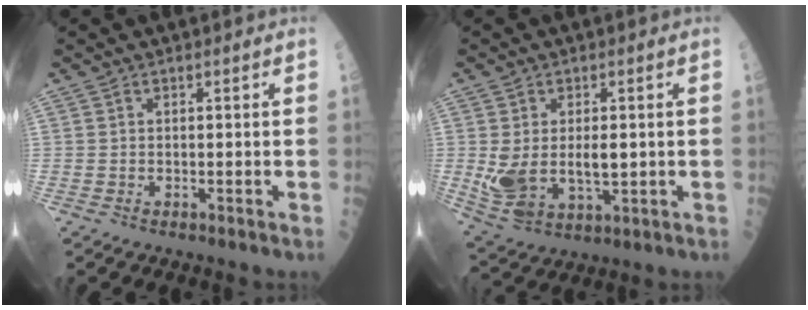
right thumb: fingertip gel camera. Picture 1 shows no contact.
{"total": 11.2, "force": [-0.2, 6.6, 9.1], "torque": [-0.167, -0.012, 0.015]}